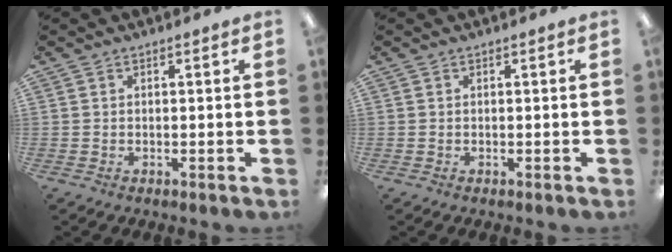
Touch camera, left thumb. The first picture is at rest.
{"total": 0.0}